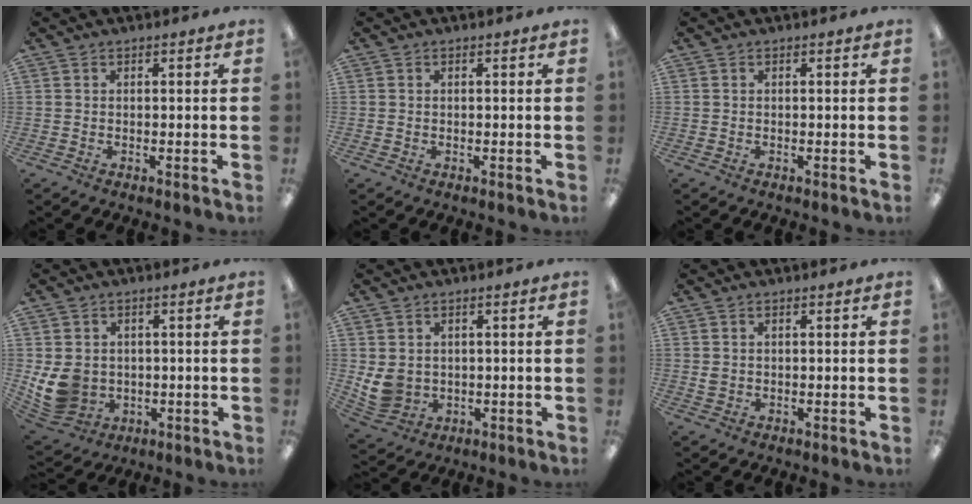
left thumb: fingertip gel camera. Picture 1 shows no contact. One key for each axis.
{"total": 0.0}
{"total": 0.0}
{"total": 9.2, "fx": 0.0, "fy": 8.1, "fz": 4.4, "tx": -0.110, "ty": 0.001, "tz": 0.007}
{"total": 6.1, "fx": 1.5, "fy": 5.2, "fz": 2.8, "tx": -0.071, "ty": -0.004, "tz": 0.032}
{"total": 1.4, "fx": 0.4, "fy": 1.1, "fz": 0.8, "tx": -0.018, "ty": 0.004, "tz": 0.006}